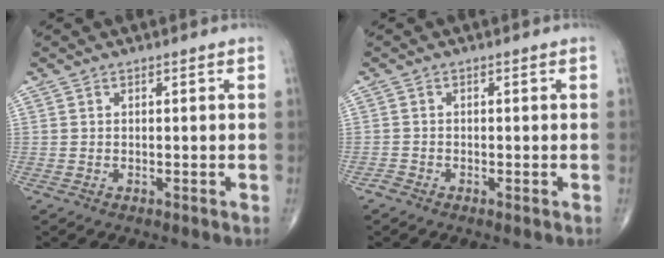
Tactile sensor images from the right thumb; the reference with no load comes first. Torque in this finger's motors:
{"motor_torque": [2.61, 2.37, -0.04, -0.23, -0.05]}